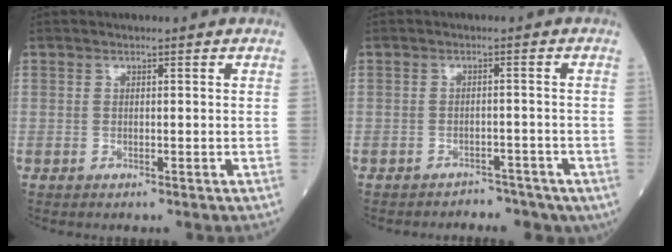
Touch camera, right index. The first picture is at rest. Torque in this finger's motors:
{"motor_torque": [-0.07, -0.47, 0.40, 0.01]}